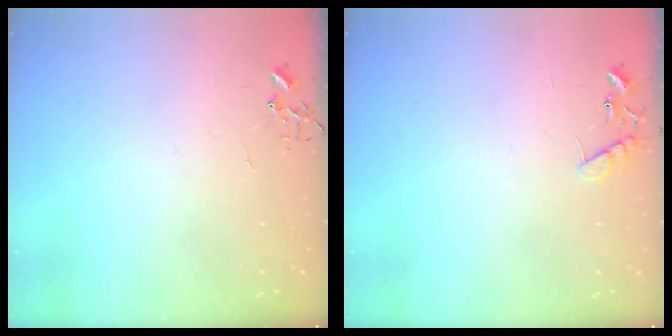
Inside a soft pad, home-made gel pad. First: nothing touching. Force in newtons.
{"total": 8.8, "press": 8.8, "slide": 0.4}